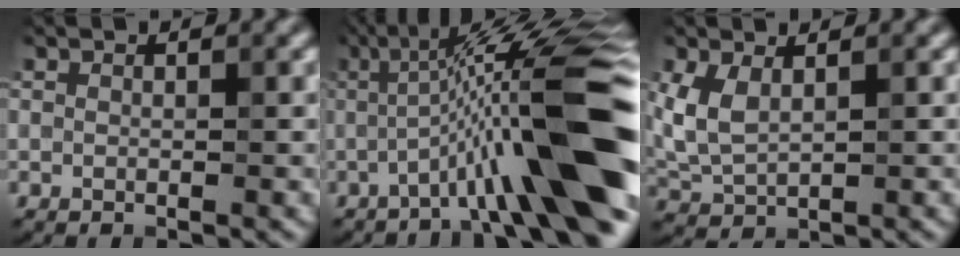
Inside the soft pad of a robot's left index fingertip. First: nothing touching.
{"total": 13.5, "force": [-2.6, 1.7, 13.2], "torque": [-0.199, 0.027, -0.045]}
{"total": 2.8, "force": [0.8, 1.5, 2.2], "torque": [-0.064, -0.003, 0.020]}